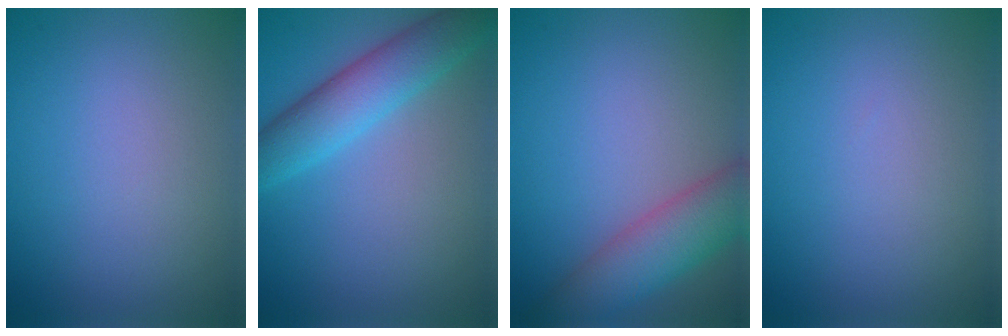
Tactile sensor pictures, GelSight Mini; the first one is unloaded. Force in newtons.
{"total": 5.4, "press": 5.4, "slide": 0.1}
{"total": 5.5, "press": 5.5, "slide": 0.4}
{"total": 0.0}